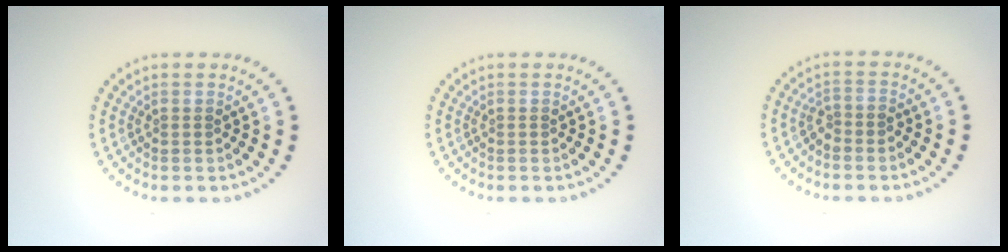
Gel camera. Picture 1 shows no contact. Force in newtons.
{"total": 0.0}
{"total": 1.4, "press": 1.1, "slide": 0.8}